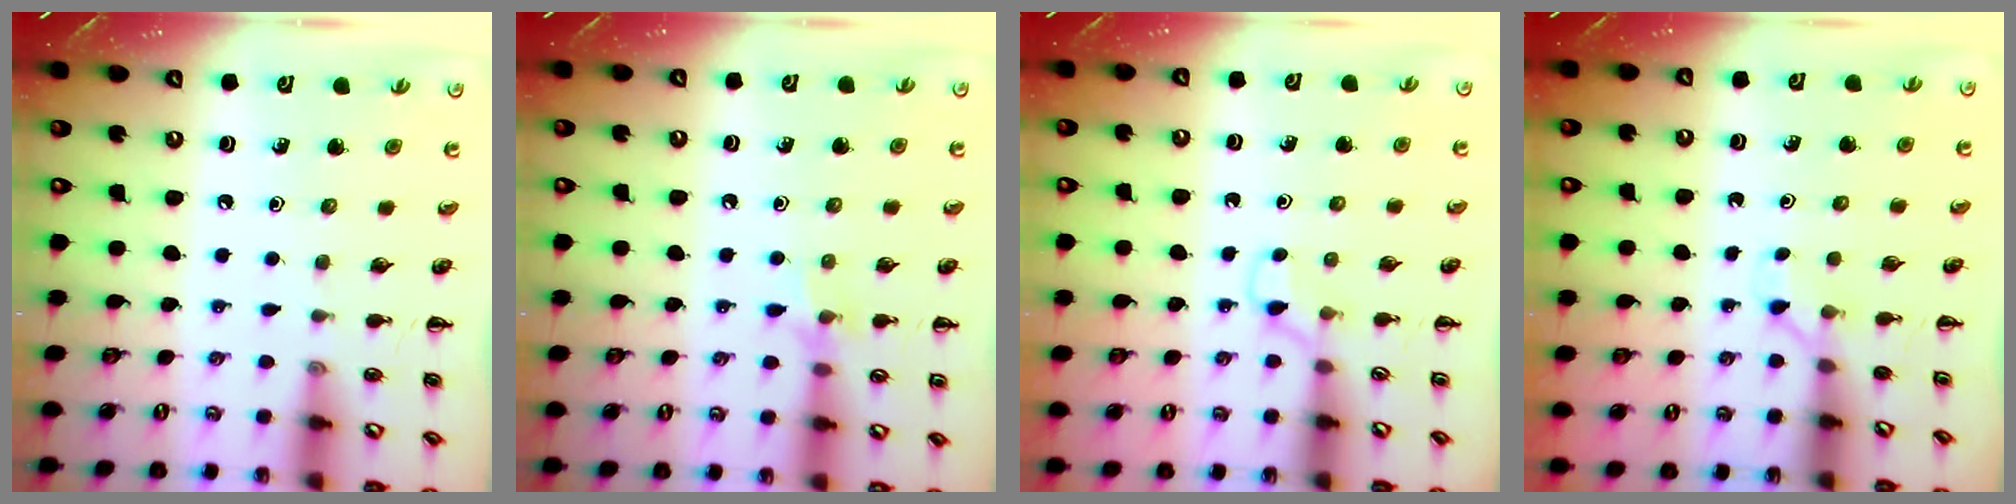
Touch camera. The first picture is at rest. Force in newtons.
{"total": 6.3, "press": 6.1, "slide": 1.4}
{"total": 2.8, "press": 2.5, "slide": 1.1}
{"total": 2.4, "press": 2.3, "slide": 0.7}